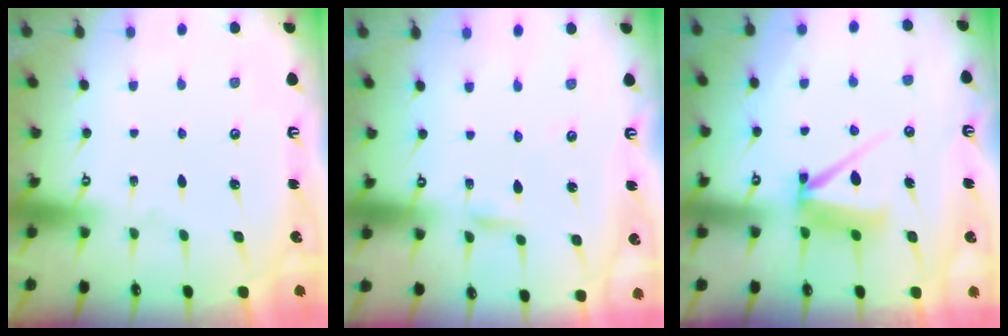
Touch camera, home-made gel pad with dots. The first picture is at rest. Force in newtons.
{"total": 2.4, "press": 2.4, "slide": 0.1}
{"total": 9.0, "press": 9.0, "slide": 0.7}